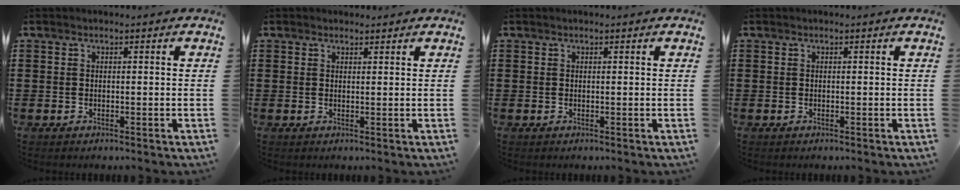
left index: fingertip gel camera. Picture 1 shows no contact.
{"total": 0.9, "force": [0.8, 0.3, 0.0], "torque": [-0.003, 0.002, 0.017]}
{"total": 0.0}
{"total": 0.0}